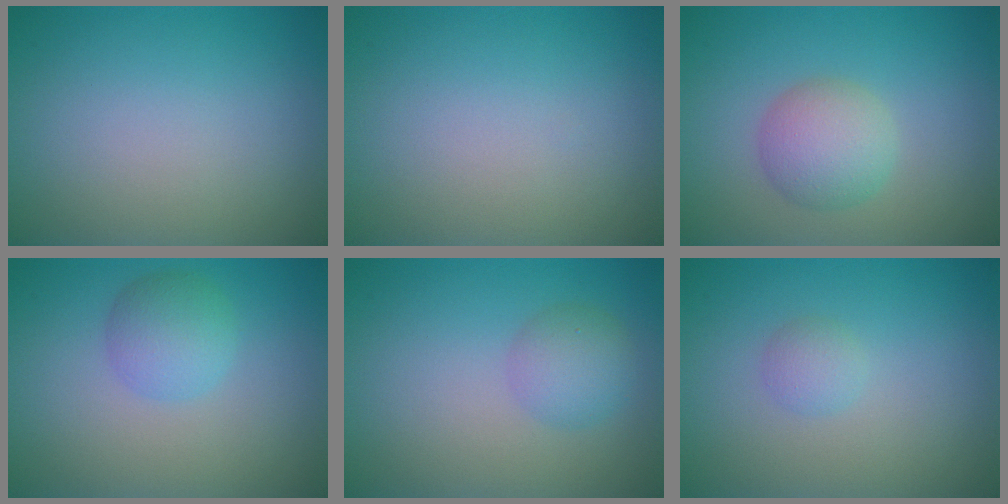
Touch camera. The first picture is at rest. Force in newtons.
{"total": 0.0}
{"total": 3.5, "press": 3.5, "slide": 0.1}
{"total": 2.9, "press": 2.9, "slide": 0.0}
{"total": 2.6, "press": 2.6, "slide": 0.0}
{"total": 1.3, "press": 1.3, "slide": 0.1}